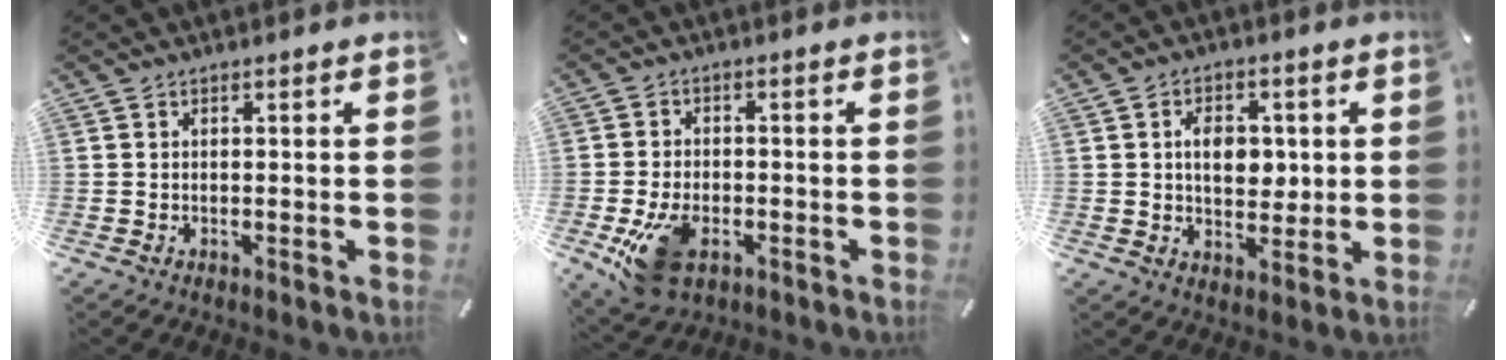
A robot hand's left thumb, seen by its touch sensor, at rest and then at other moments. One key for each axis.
{"total": 10.0, "fx": -3.5, "fy": 6.3, "fz": 7.0, "tx": -0.143, "ty": 0.003, "tz": -0.062}
{"total": 7.7, "fx": 1.2, "fy": 5.6, "fz": 5.2, "tx": -0.078, "ty": 0.004, "tz": 0.017}